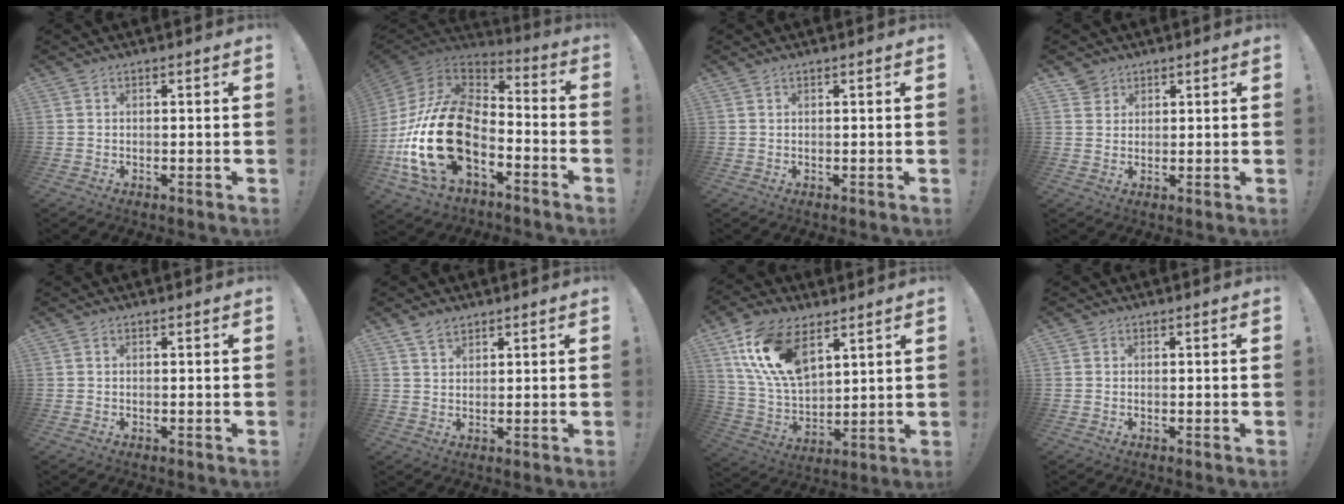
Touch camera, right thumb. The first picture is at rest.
{"total": 25.3, "force": [-6.6, 15.2, 19.2], "torque": [-0.404, 0.039, -0.099]}
{"total": 0.0}
{"total": 3.5, "force": [2.4, 2.5, 0.3], "torque": [0.005, -0.015, 0.043]}
{"total": 0.0}
{"total": 3.9, "force": [2.9, 2.1, 1.5], "torque": [-0.023, -0.015, 0.052]}
{"total": 17.7, "force": [9.5, 9.6, 11.4], "torque": [-0.238, -0.043, 0.176]}
{"total": 0.5, "force": [0.1, 0.5, -0.1], "torque": [0.008, -0.002, 0.001]}